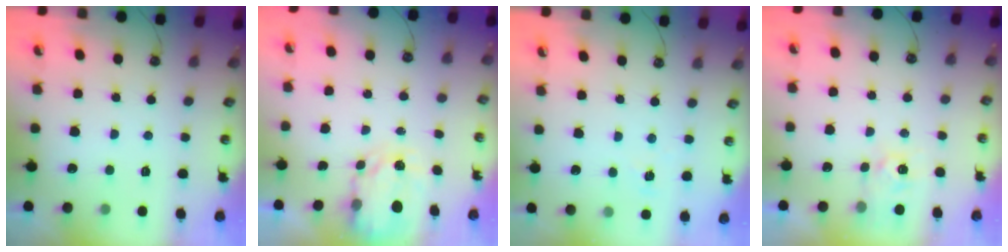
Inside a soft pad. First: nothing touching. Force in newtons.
{"total": 3.9, "press": 3.9, "slide": 0.1}
{"total": 3.9, "press": 3.9, "slide": 0.4}
{"total": 4.3, "press": 4.3, "slide": 0.4}